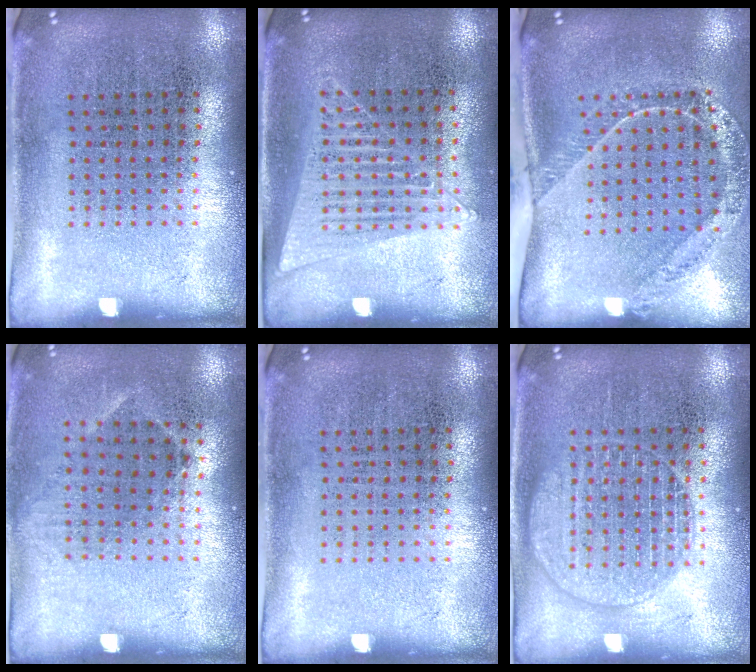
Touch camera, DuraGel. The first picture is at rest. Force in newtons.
{"total": 1.4, "press": 1.3, "slide": 0.4}
{"total": 1.6, "press": 1.5, "slide": 0.6}
{"total": 0.9, "press": 0.6, "slide": 0.6}
{"total": 0.0}
{"total": 2.7, "press": 2.7, "slide": 0.5}